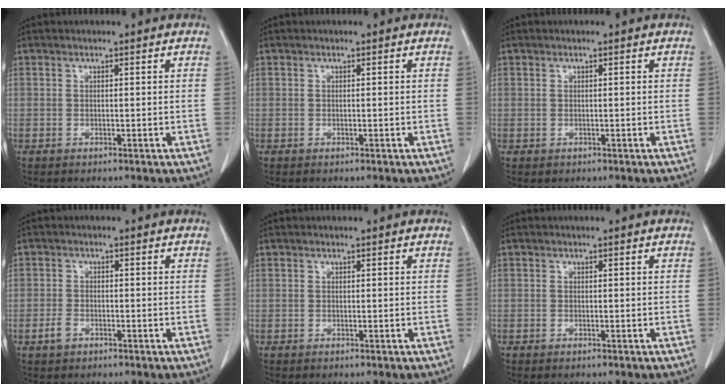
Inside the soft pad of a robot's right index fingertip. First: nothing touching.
{"total": 0.0}
{"total": 0.7, "force": [-0.1, 0.7, 0.1], "torque": [-0.002, 0.003, 0.003]}
{"total": 2.5, "force": [-1.4, 1.7, 1.3], "torque": [-0.028, 0.004, -0.021]}
{"total": 0.0}
{"total": 0.9, "force": [-0.5, 0.5, 0.6], "torque": [-0.013, 0.000, -0.004]}